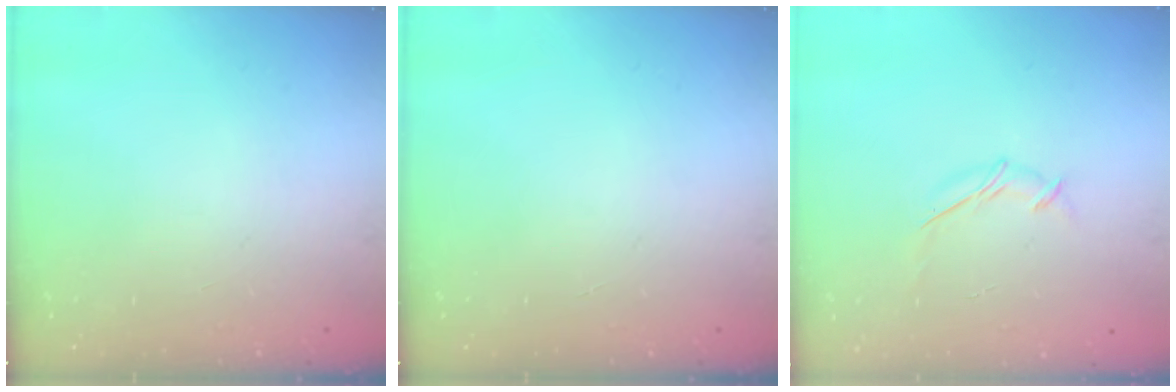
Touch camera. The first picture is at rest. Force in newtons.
{"total": 0.0}
{"total": 5.6, "press": 5.6, "slide": 0.2}